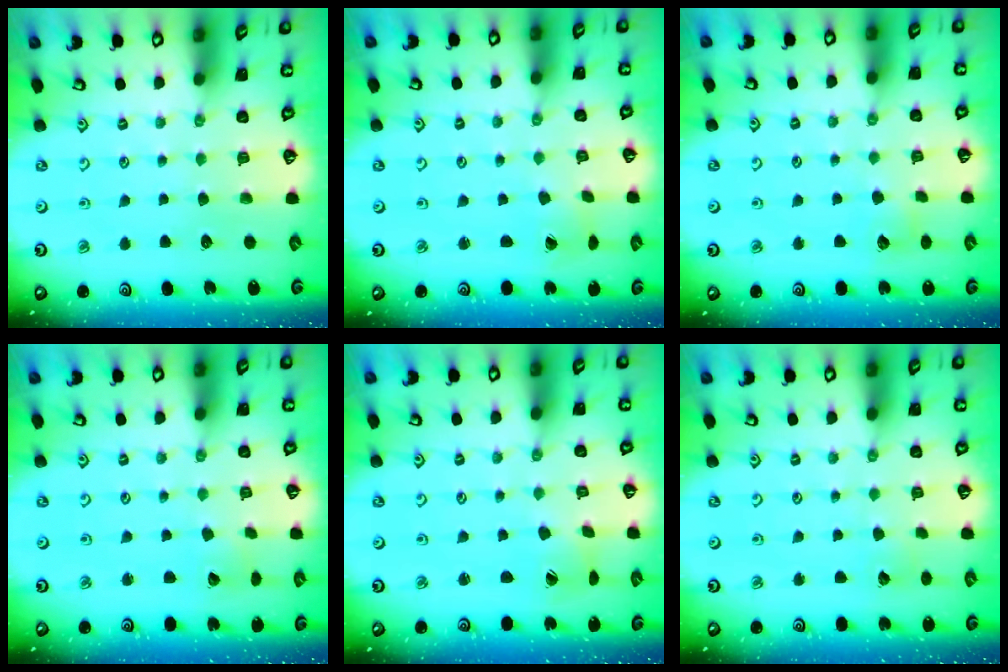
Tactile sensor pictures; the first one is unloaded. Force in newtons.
{"total": 1.2, "press": 1.1, "slide": 0.2}
{"total": 3.4, "press": 3.4, "slide": 0.4}
{"total": 3.5, "press": 3.5, "slide": 0.4}
{"total": 2.5, "press": 2.5, "slide": 0.4}
{"total": 2.8, "press": 2.8, "slide": 0.2}